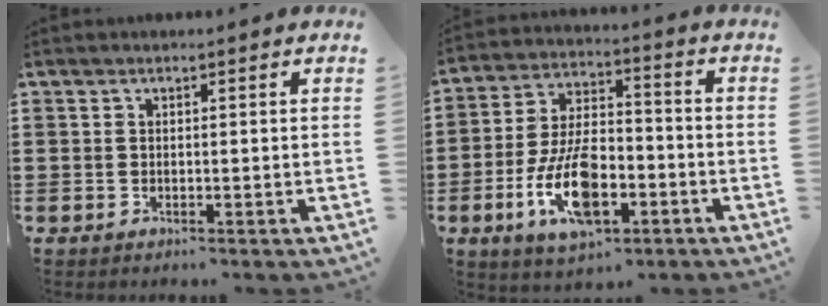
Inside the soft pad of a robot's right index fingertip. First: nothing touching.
{"total": 12.1, "force": [-4.8, 5.7, 9.5], "torque": [-0.209, 0.004, -0.089]}